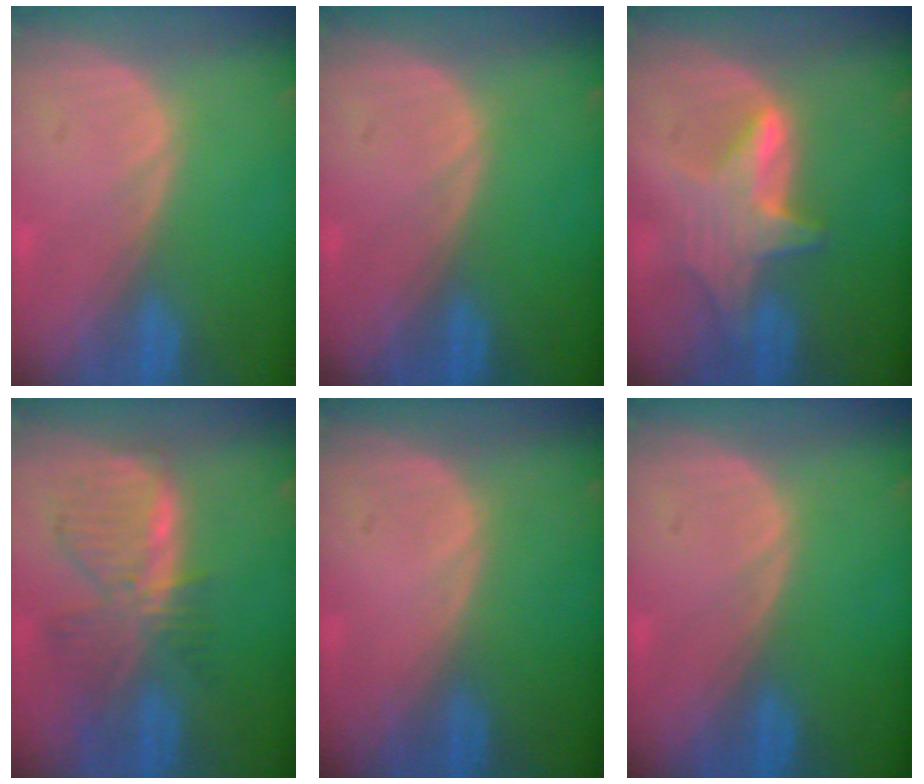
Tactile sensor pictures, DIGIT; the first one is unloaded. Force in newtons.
{"total": 0.0}
{"total": 6.3, "press": 6.1, "slide": 1.7}
{"total": 7.8, "press": 7.0, "slide": 3.5}
{"total": 0.0}
{"total": 0.0}